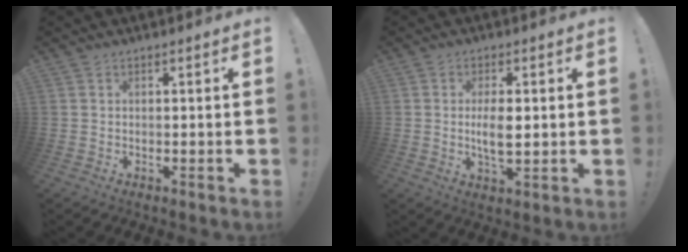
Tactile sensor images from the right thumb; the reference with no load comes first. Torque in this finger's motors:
{"motor_torque": [-0.09, 0.44, 0.60, -0.30, 0.05]}